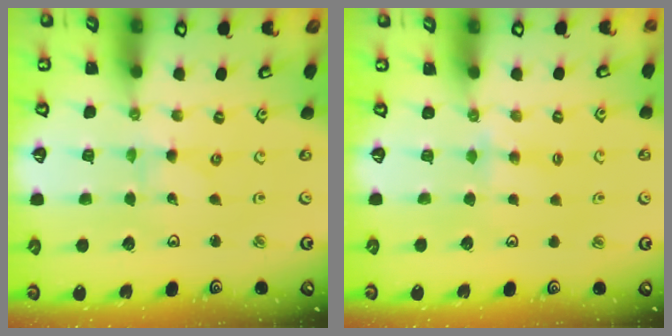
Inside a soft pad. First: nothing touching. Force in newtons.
{"total": 3.7, "press": 3.7, "slide": 0.5}